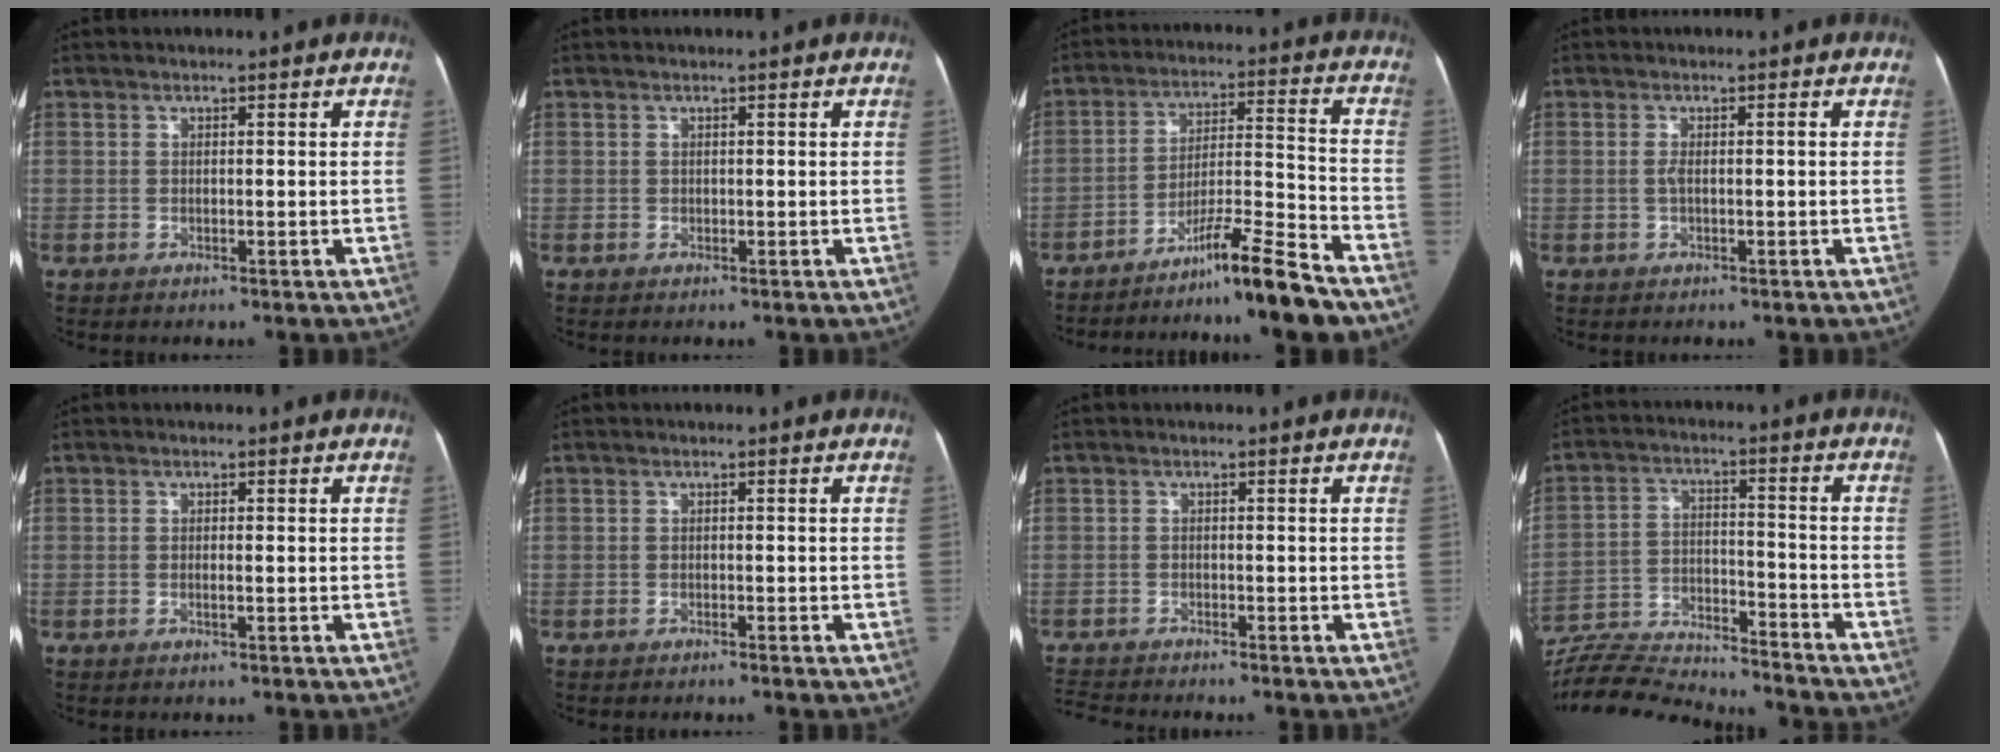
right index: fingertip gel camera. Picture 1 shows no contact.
{"total": 0.0}
{"total": 11.9, "force": [-9.5, -1.1, 7.0], "torque": [-0.101, 0.003, -0.160]}
{"total": 1.9, "force": [-0.2, 0.5, 1.8], "torque": [-0.039, 0.007, -0.001]}
{"total": 1.0, "force": [-0.3, 0.2, 0.9], "torque": [-0.018, 0.001, -0.006]}
{"total": 0.6, "force": [-0.5, 0.0, 0.2], "torque": [-0.009, 0.001, -0.010]}
{"total": 4.1, "force": [-4.0, 0.3, 0.7], "torque": [-0.014, -0.015, -0.073]}
{"total": 19.9, "force": [-18.8, 2.2, 5.9], "torque": [-0.133, -0.003, -0.300]}